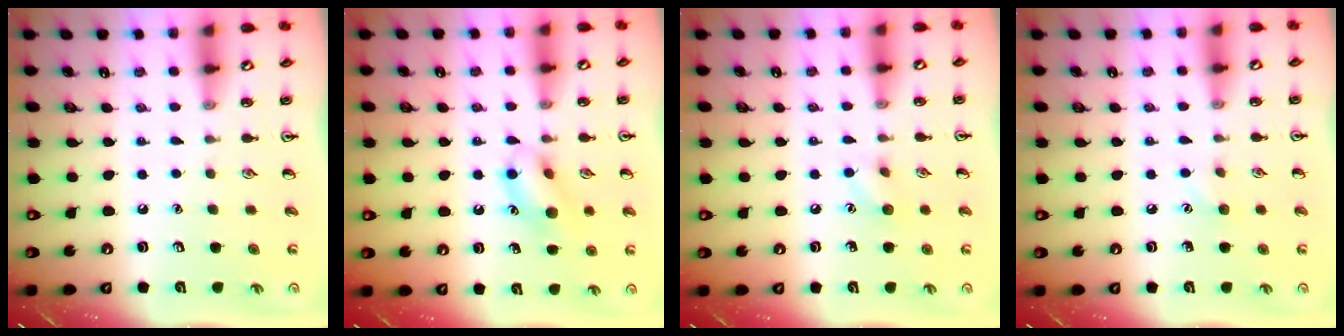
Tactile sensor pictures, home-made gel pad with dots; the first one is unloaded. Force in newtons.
{"total": 11.6, "press": 11.5, "slide": 1.6}
{"total": 6.6, "press": 6.4, "slide": 1.9}
{"total": 3.8, "press": 3.7, "slide": 1.0}